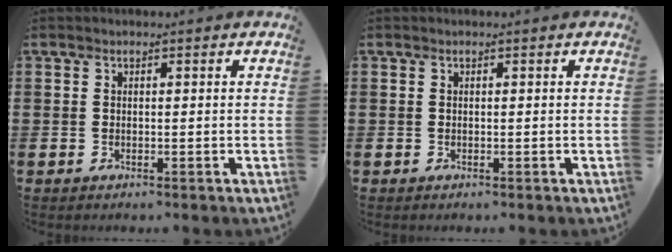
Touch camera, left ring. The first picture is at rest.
{"total": 0.0}